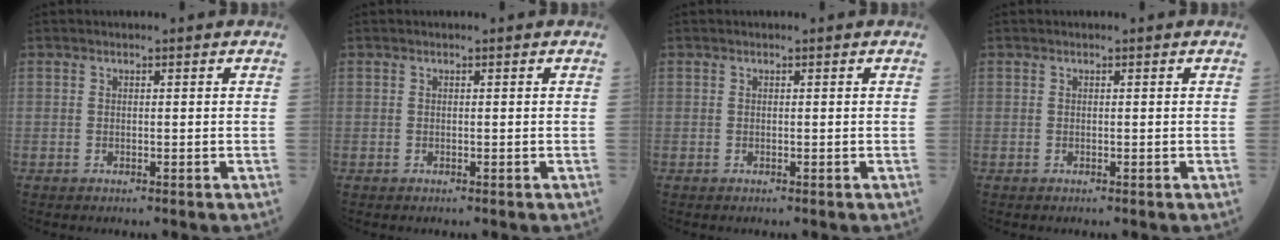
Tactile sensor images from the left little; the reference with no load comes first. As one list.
[{"total": 0.0}, {"total": 0.0}, {"total": 0.0}]